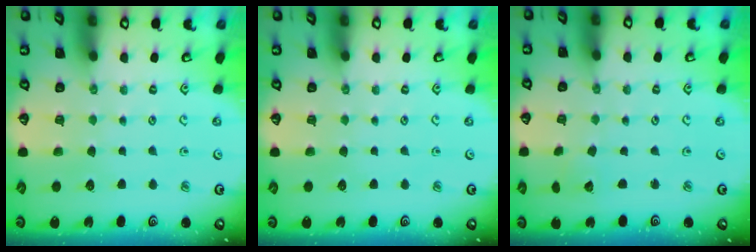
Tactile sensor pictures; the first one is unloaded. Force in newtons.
{"total": 0.0}
{"total": 1.4, "press": 1.4, "slide": 0.1}